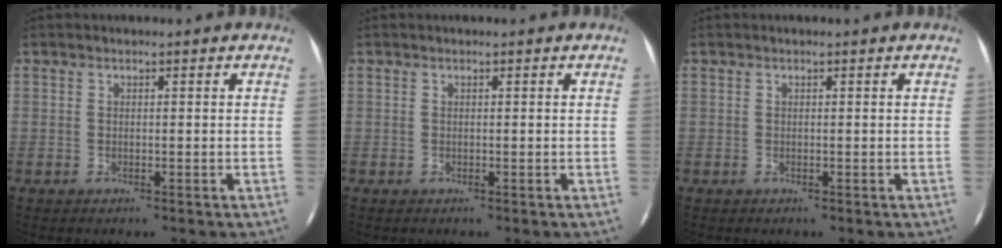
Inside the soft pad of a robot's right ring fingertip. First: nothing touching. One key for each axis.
{"total": 0.0}
{"total": 0.0}